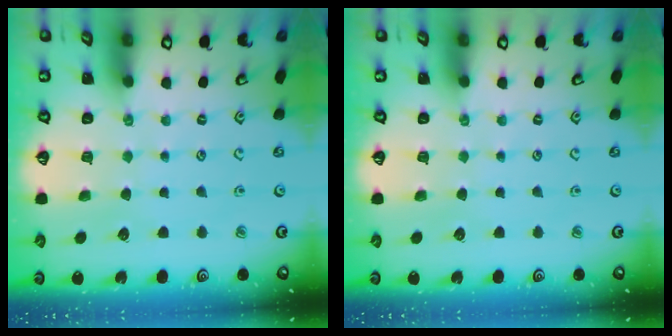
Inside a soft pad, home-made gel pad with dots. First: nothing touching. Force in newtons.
{"total": 0.0}